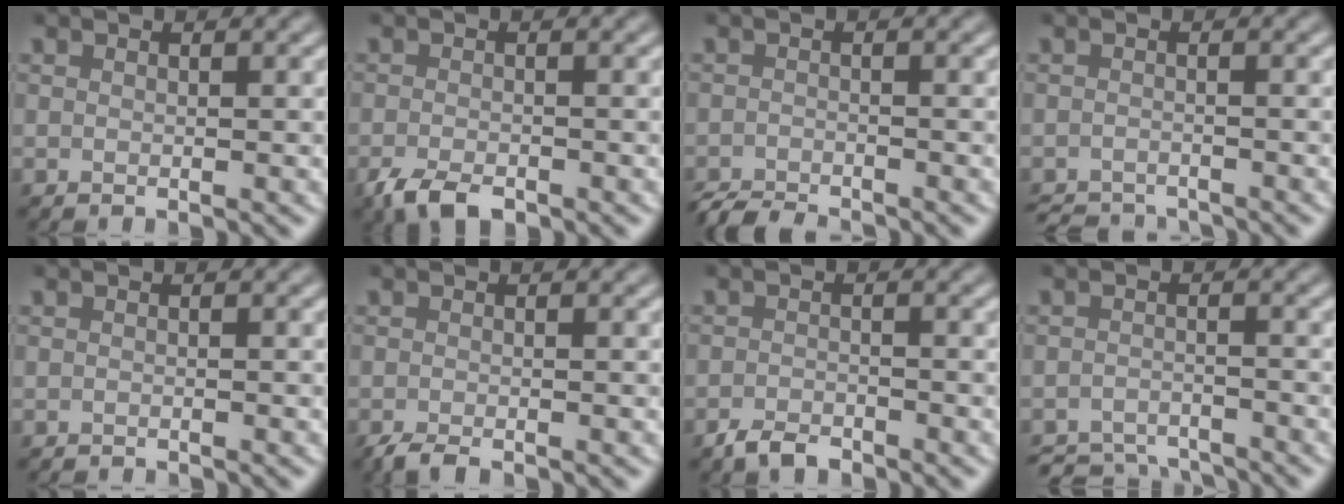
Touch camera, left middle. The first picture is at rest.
{"total": 3.1, "force": [-2.0, 1.3, 1.9], "torque": [-0.037, -0.005, -0.041]}
{"total": 2.9, "force": [-2.8, 0.3, 0.6], "torque": [-0.008, -0.008, -0.056]}
{"total": 3.2, "force": [-3.1, 0.5, 0.5], "torque": [-0.006, -0.009, -0.053]}
{"total": 0.7, "force": [-0.7, 0.1, 0.1], "torque": [0.002, -0.004, -0.012]}
{"total": 1.8, "force": [-1.5, 0.3, 0.9], "torque": [-0.016, -0.005, -0.029]}
{"total": 1.9, "force": [-1.6, 0.7, 0.8], "torque": [-0.014, 0.002, -0.034]}
{"total": 4.7, "force": [-4.6, 0.9, 0.8], "torque": [-0.012, -0.011, -0.077]}